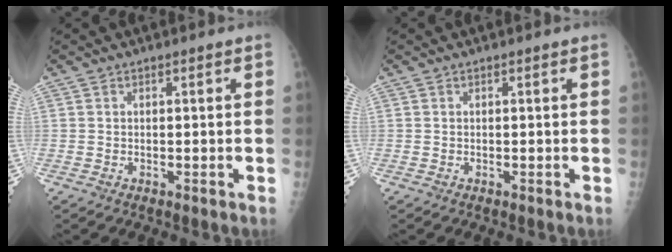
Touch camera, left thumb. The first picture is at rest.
{"total": 0.0}